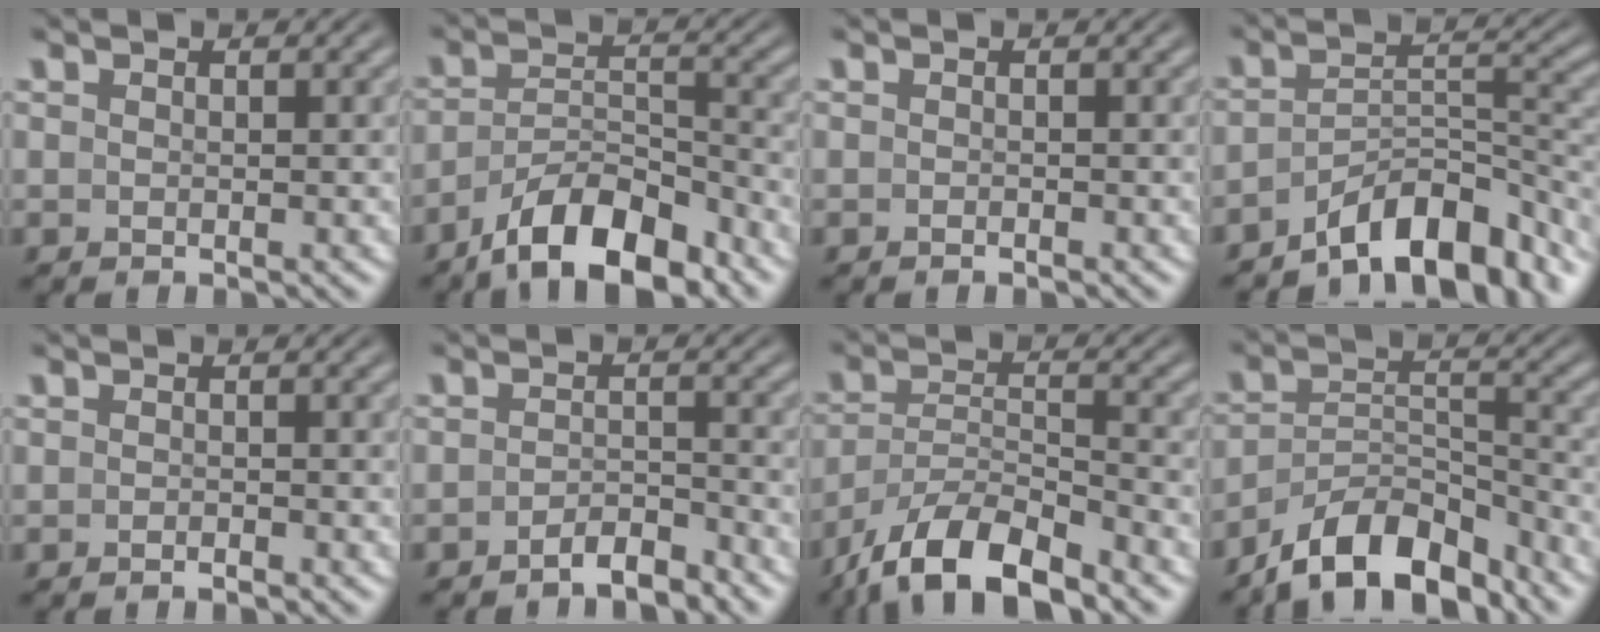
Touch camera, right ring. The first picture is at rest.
{"total": 7.6, "force": [-5.5, 3.2, 4.2], "torque": [-0.059, -0.013, -0.082]}
{"total": 0.7, "force": [-0.6, -0.3, 0.1], "torque": [-0.002, 0.000, -0.010]}
{"total": 10.2, "force": [-6.9, 4.2, 6.2], "torque": [-0.084, -0.023, -0.093]}
{"total": 1.0, "force": [-0.9, -0.3, 0.1], "torque": [-0.004, -0.001, -0.015]}
{"total": 3.3, "force": [-3.2, 0.3, 0.9], "torque": [-0.003, 0.000, -0.060]}
{"total": 8.4, "force": [-5.6, 4.3, 4.6], "torque": [-0.090, -0.026, -0.083]}
{"total": 8.9, "force": [-6.9, 4.1, 4.0], "torque": [-0.056, -0.018, -0.104]}